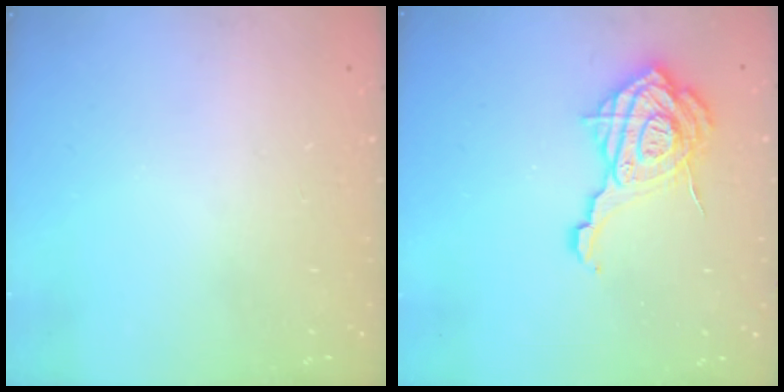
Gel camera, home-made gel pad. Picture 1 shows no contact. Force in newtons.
{"total": 18.5, "press": 18.4, "slide": 2.1}